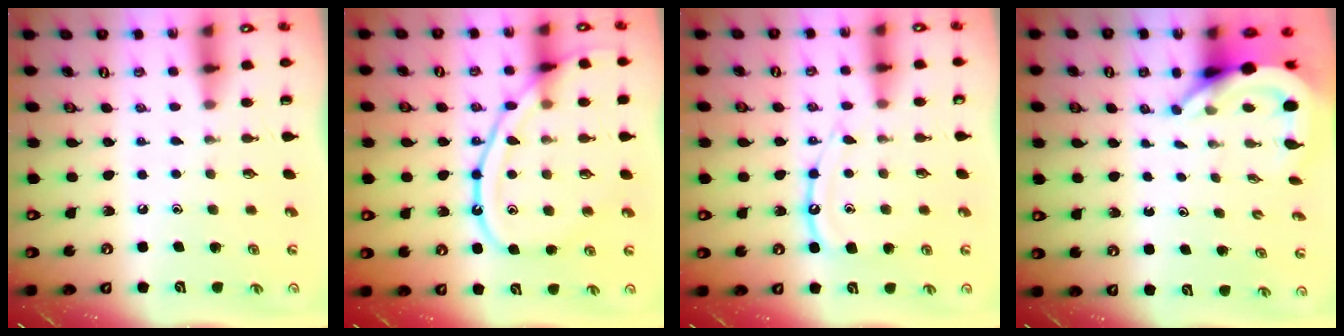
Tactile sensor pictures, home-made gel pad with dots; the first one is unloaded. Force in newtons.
{"total": 14.2, "press": 14.2, "slide": 1.3}
{"total": 12.0, "press": 11.9, "slide": 1.1}
{"total": 6.6, "press": 6.5, "slide": 0.9}